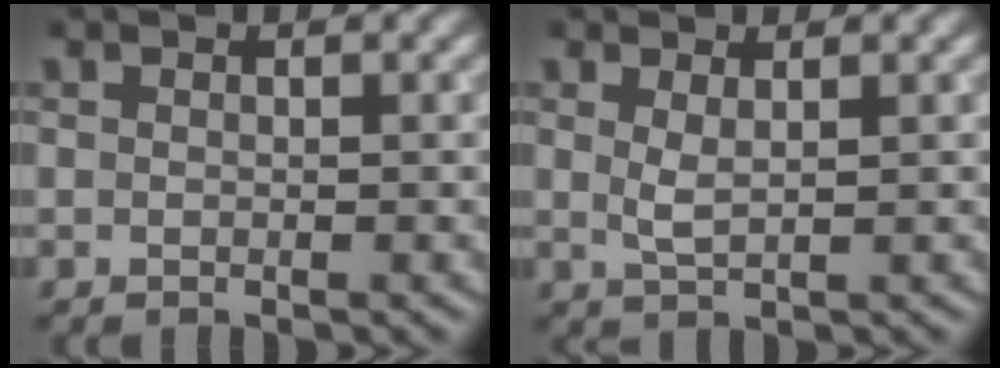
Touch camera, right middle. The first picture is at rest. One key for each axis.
{"total": 1.5, "fx": 0.6, "fy": 0.3, "fz": 1.3, "tx": -0.030, "ty": -0.003, "tz": 0.014}